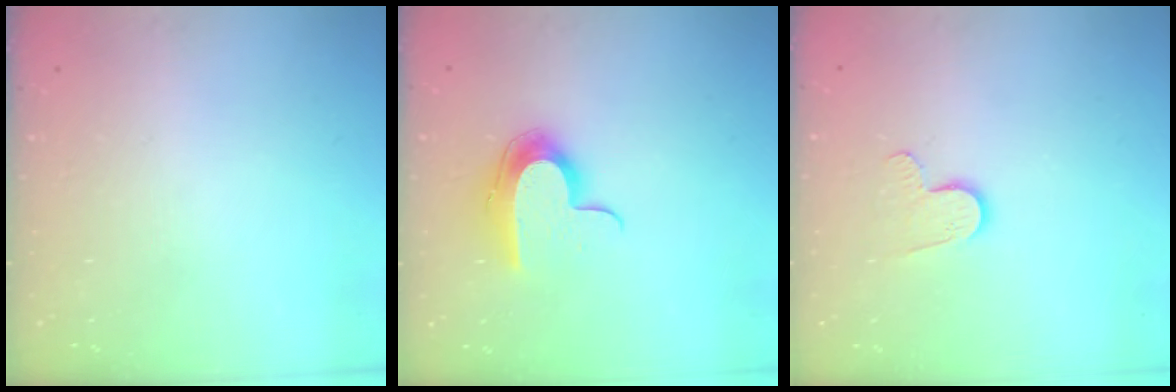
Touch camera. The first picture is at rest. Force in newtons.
{"total": 11.6, "press": 11.6, "slide": 0.8}
{"total": 5.9, "press": 5.9, "slide": 0.4}